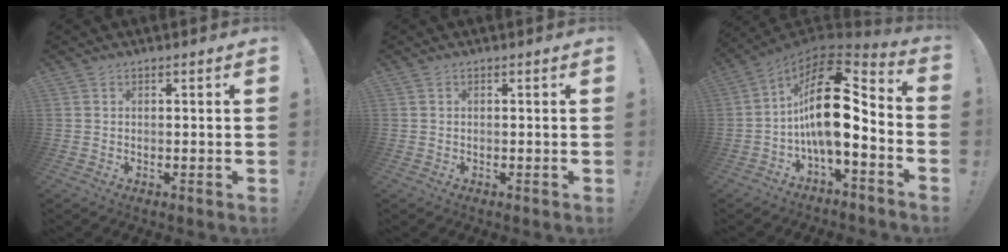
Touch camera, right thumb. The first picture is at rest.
{"total": 0.0}
{"total": 20.0, "force": [0.6, 9.3, 17.7], "torque": [-0.304, 0.001, 0.014]}